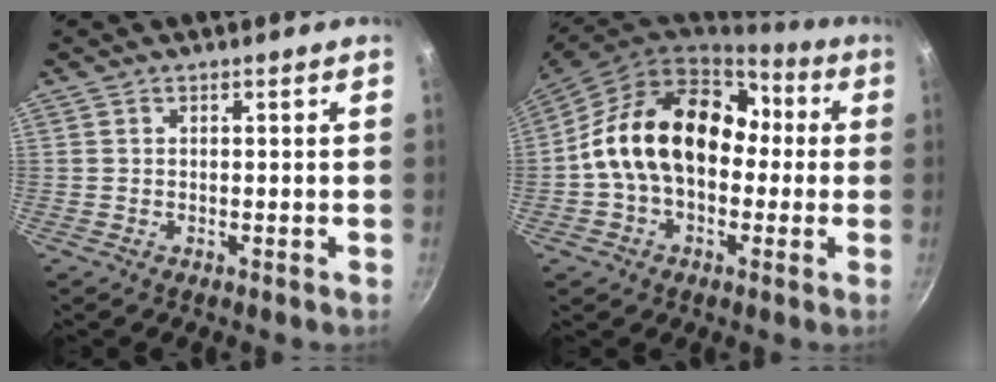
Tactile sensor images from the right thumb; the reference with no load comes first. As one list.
[{"total": 19.5, "force": [0.9, 13.9, 13.7], "torque": [-0.198, 0.049, 0.004]}]